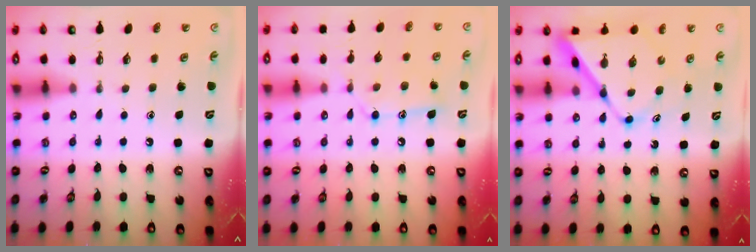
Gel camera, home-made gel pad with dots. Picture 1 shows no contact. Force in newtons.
{"total": 11.9, "press": 11.9, "slide": 0.7}
{"total": 10.1, "press": 10.1, "slide": 1.0}